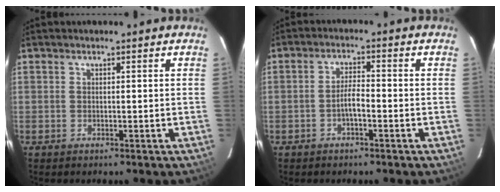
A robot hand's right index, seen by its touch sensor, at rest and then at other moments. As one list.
[{"total": 3.1, "force": [-1.5, 0.8, 2.6], "torque": [-0.052, 0.006, -0.025]}]